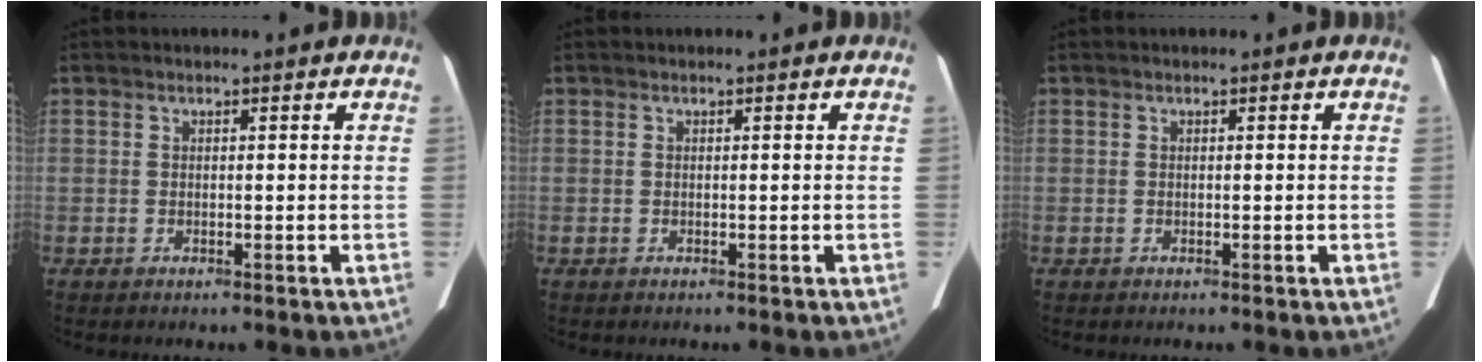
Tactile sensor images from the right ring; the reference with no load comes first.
{"total": 0.0}
{"total": 0.0}